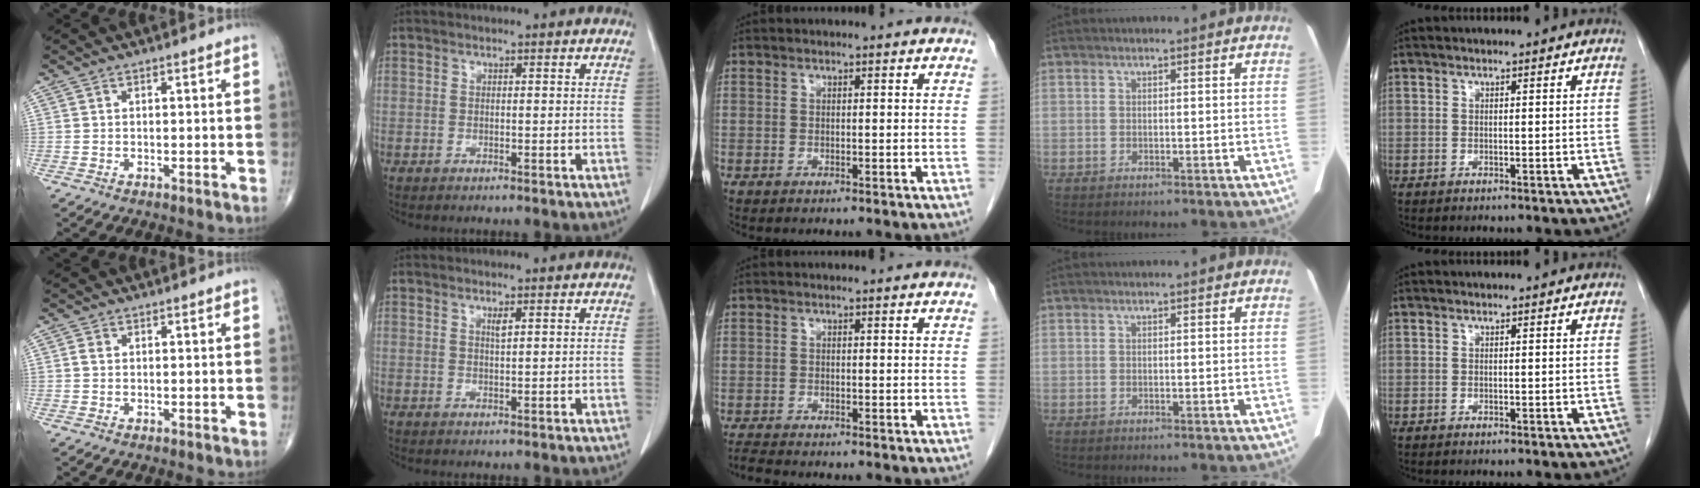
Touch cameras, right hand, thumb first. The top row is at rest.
{"thumb": {"total": 0.9, "force": [0.1, 0.7, 0.6], "torque": [-0.011, 0.001, 0.000]}, "index": {"total": 1.0, "force": [0.5, 0.0, 0.8], "torque": [-0.018, -0.004, 0.010]}, "middle": {"total": 1.6, "force": [-1.5, -0.4, 0.1], "torque": [-0.015, -0.013, -0.030]}}